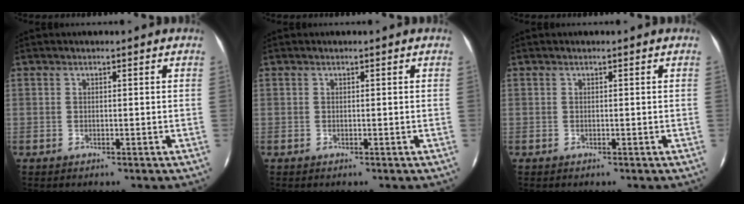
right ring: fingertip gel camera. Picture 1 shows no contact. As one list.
[{"total": 0.0}, {"total": 0.0}]